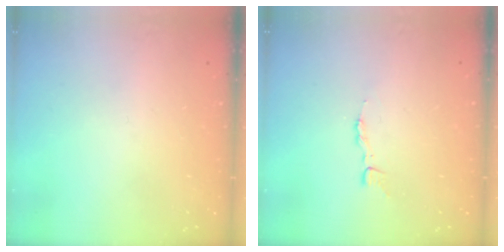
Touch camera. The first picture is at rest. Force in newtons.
{"total": 3.7, "press": 3.7, "slide": 0.1}